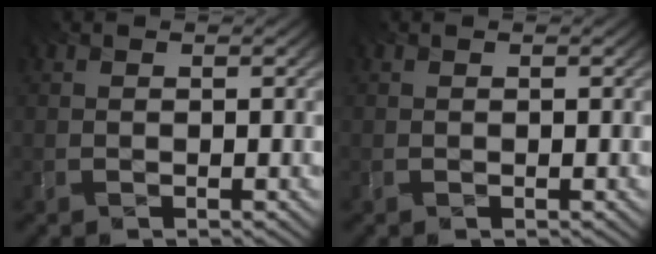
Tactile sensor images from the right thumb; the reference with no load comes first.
{"total": 0.0}